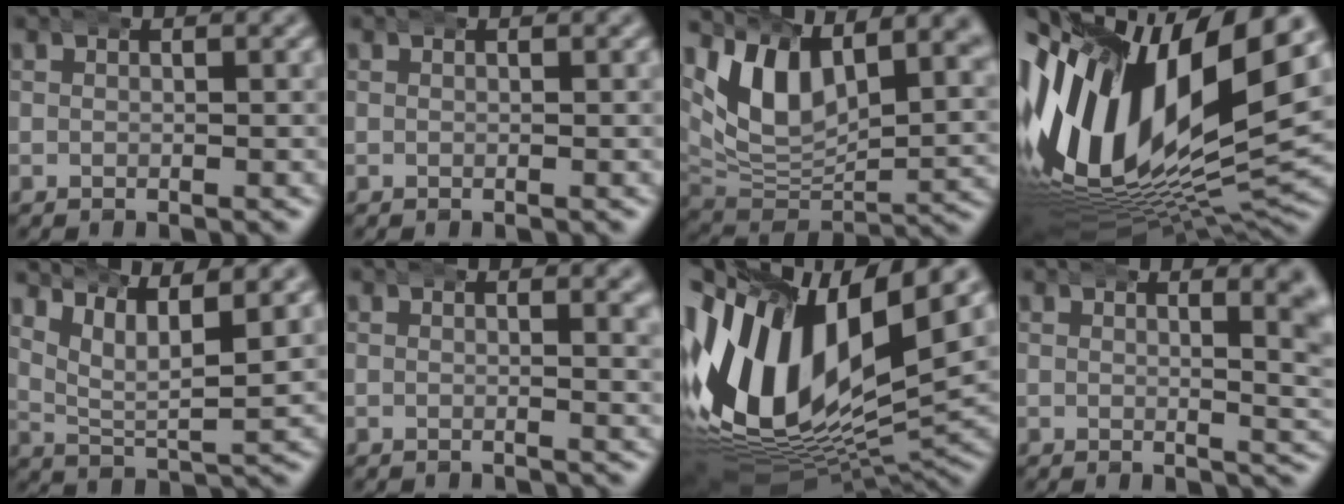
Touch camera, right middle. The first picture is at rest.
{"total": 0.0}
{"total": 9.5, "force": [4.2, 5.8, 6.2], "torque": [-0.127, -0.007, 0.072]}
{"total": 25.0, "force": [0.8, 15.9, 19.2], "torque": [-0.351, -0.019, 0.024]}
{"total": 4.1, "force": [3.1, 1.2, 2.4], "torque": [-0.054, -0.017, 0.065]}
{"total": 1.0, "force": [0.7, -0.1, 0.8], "torque": [-0.009, -0.002, 0.009]}
{"total": 22.9, "force": [-0.5, 15.0, 17.3], "torque": [-0.325, -0.035, 0.009]}
{"total": 4.2, "force": [1.3, 1.1, 3.8], "torque": [-0.026, 0.000, 0.019]}